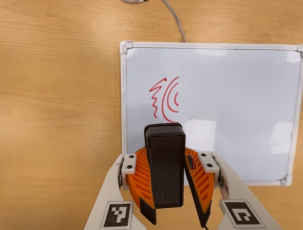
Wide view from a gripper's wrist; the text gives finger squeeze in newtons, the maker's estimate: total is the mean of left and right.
{"total": 10.2, "left": 10.1, "right": 10.2}